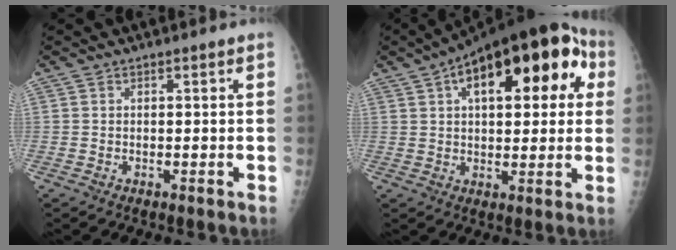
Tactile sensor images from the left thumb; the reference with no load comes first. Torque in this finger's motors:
{"motor_torque": [0.37, 1.26, 1.35, -1.34, 0.43]}